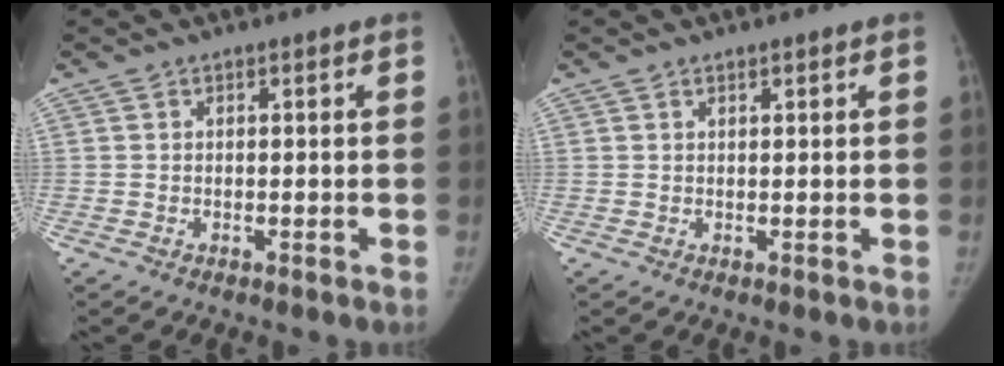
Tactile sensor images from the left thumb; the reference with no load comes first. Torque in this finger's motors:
{"motor_torque": [-0.16, -0.23, -0.16, 0.25, -0.05]}